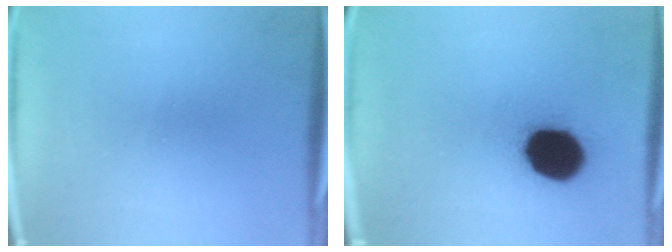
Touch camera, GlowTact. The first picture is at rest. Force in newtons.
{"total": 18.0}